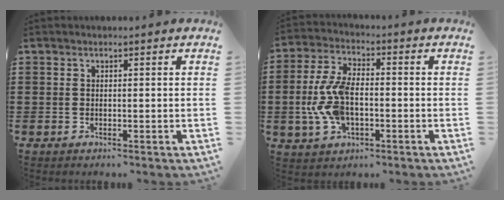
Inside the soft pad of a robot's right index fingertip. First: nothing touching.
{"total": 9.4, "force": [-1.4, 4.9, 7.9], "torque": [-0.193, -0.003, -0.034]}